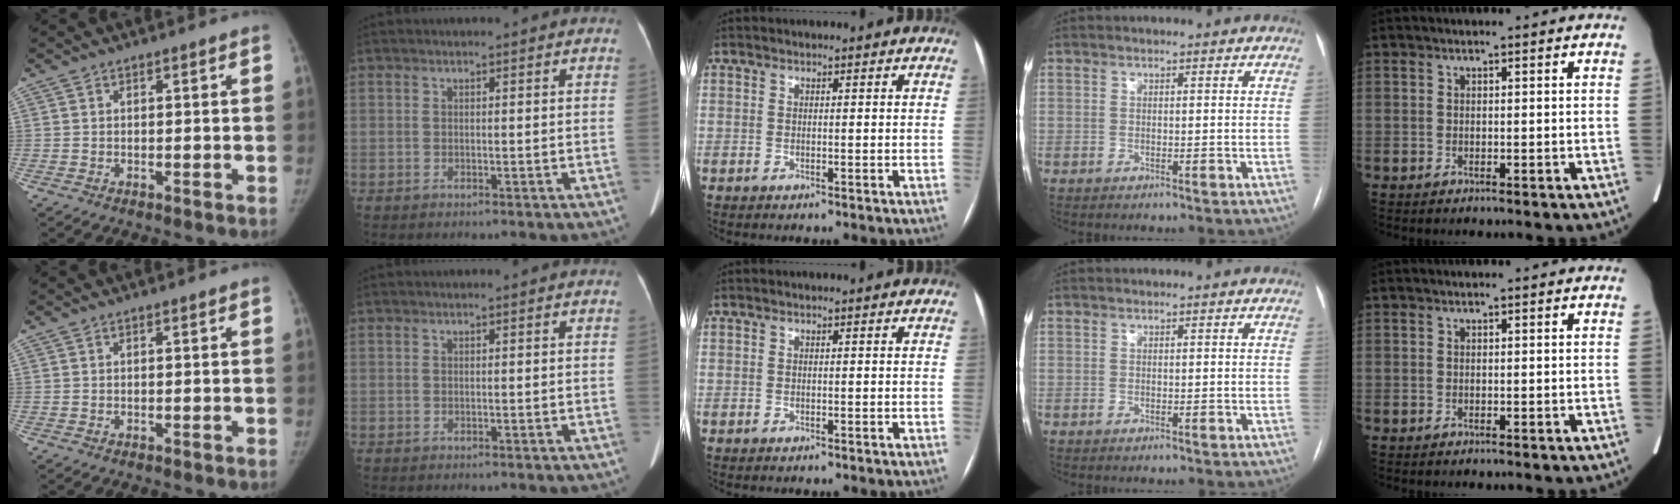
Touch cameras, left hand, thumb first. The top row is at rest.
{}